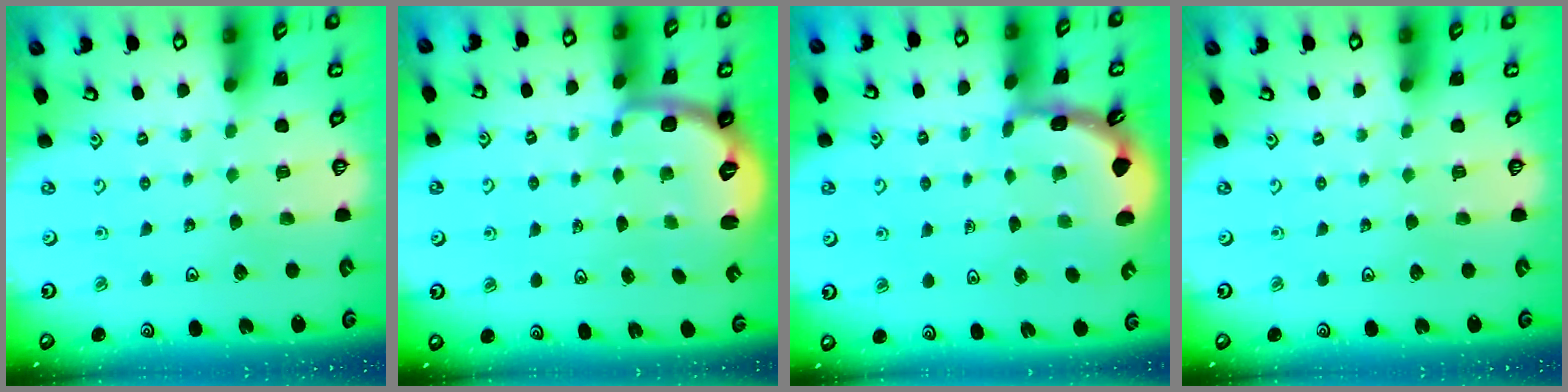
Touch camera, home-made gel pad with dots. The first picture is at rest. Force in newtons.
{"total": 2.7, "press": 1.7, "slide": 2.1}
{"total": 2.2, "press": 2.2, "slide": 0.4}
{"total": 0.0}